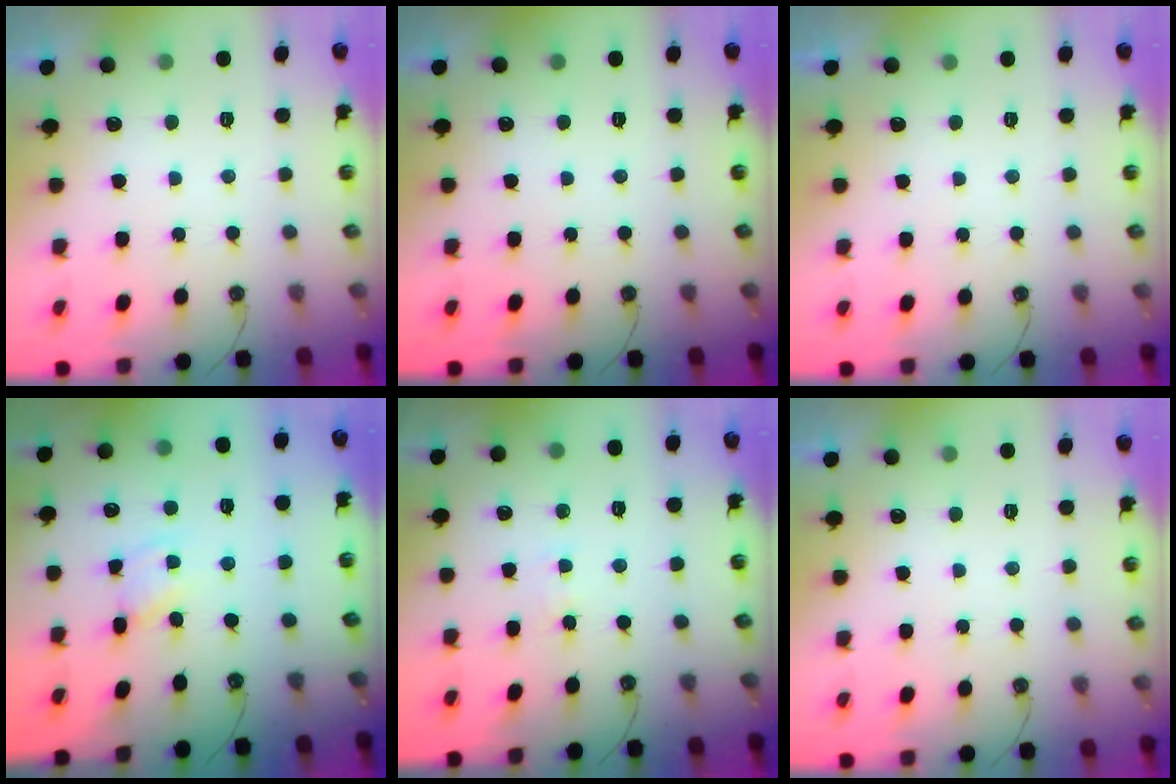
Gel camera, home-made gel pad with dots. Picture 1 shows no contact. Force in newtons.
{"total": 0.0}
{"total": 0.0}
{"total": 1.5, "press": 1.5, "slide": 0.0}
{"total": 4.7, "press": 4.7, "slide": 0.4}
{"total": 0.0}